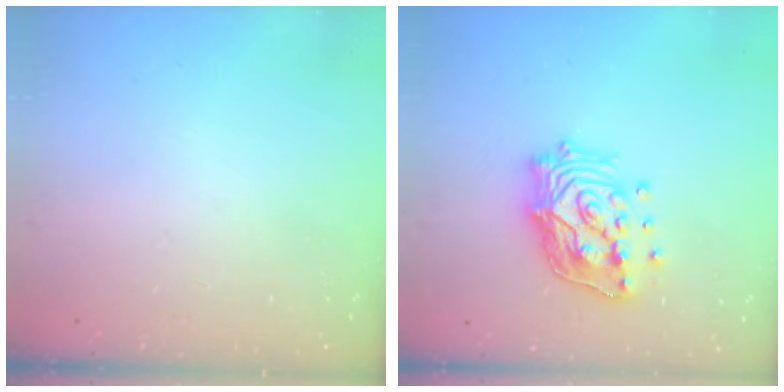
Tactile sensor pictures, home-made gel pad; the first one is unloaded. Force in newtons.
{"total": 16.9, "press": 16.7, "slide": 2.7}